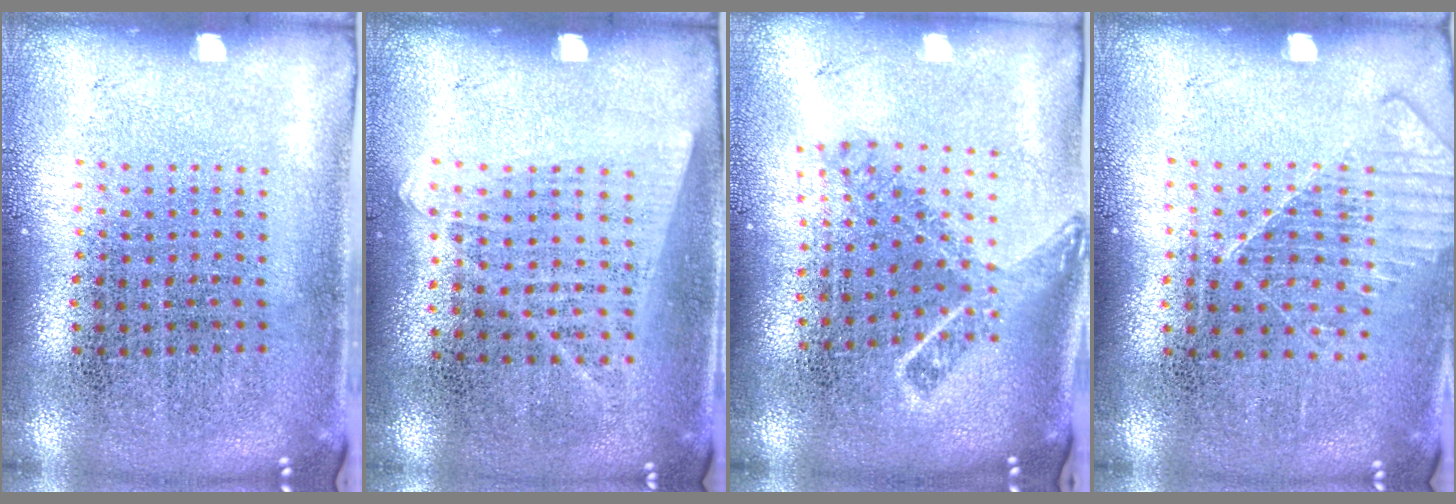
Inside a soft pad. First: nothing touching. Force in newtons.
{"total": 1.2, "press": 1.0, "slide": 0.5}
{"total": 1.7, "press": 1.3, "slide": 1.1}
{"total": 1.2, "press": 1.2, "slide": 0.1}